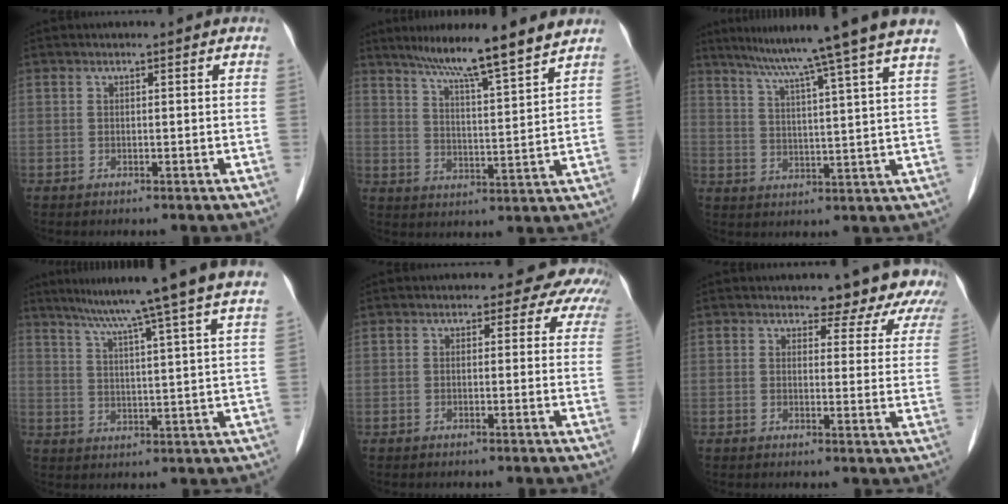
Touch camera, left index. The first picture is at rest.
{"total": 12.2, "force": [10.4, -0.7, 6.5], "torque": [-0.105, 0.003, 0.158]}
{"total": 16.3, "force": [13.3, -2.5, 9.2], "torque": [-0.145, -0.011, 0.172]}
{"total": 15.5, "force": [12.6, -2.4, 8.7], "torque": [-0.137, -0.009, 0.162]}
{"total": 6.1, "force": [5.0, 3.4, 0.9], "torque": [0.016, 0.004, 0.024]}
{"total": 8.9, "force": [8.3, 2.9, 1.6], "torque": [0.012, -0.013, 0.064]}